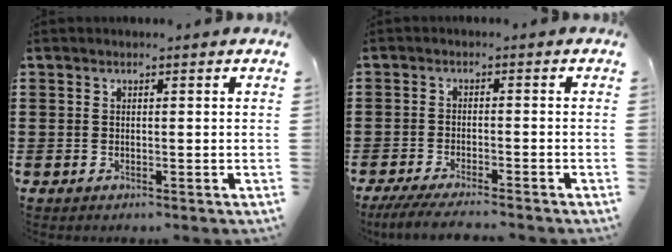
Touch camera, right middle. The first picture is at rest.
{"total": 3.7, "force": [-3.3, 0.0, 1.6], "torque": [-0.041, -0.013, -0.068]}